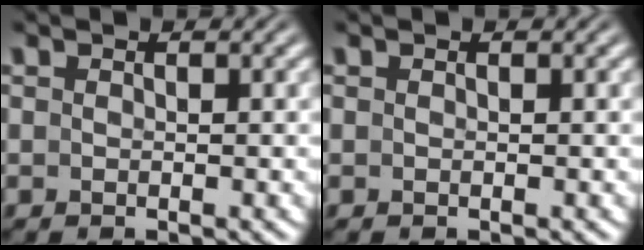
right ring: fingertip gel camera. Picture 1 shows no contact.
{"total": 0.0}